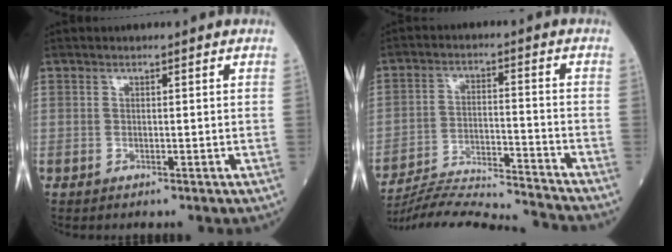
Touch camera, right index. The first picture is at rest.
{"total": 16.3, "force": [-15.9, -1.3, 3.4], "torque": [-0.063, -0.004, -0.250]}